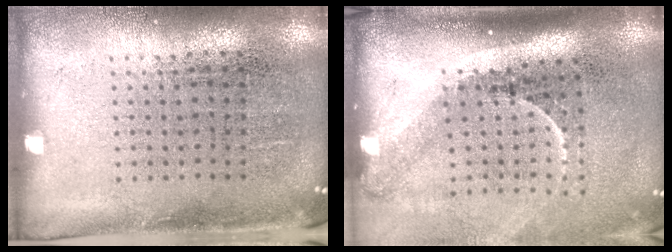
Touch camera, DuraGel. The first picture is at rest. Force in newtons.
{"total": 2.2, "press": 1.4, "slide": 1.6}